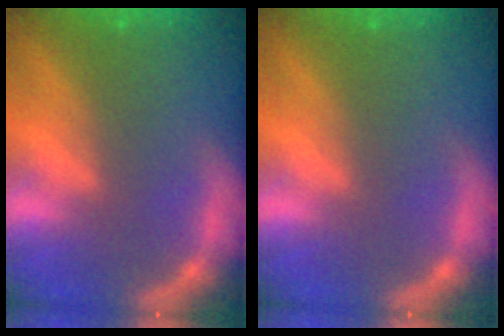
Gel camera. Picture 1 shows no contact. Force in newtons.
{"total": 0.0}